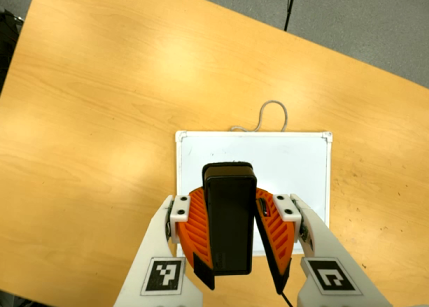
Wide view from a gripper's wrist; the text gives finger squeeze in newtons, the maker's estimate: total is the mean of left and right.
{"total": 9.2, "left": 9.3, "right": 9.1}